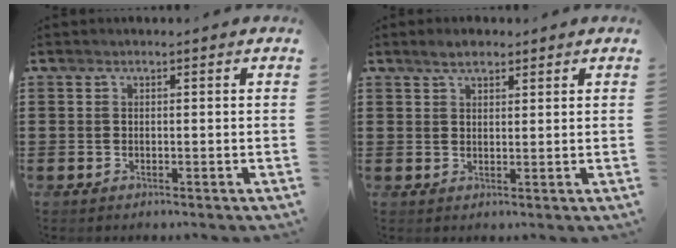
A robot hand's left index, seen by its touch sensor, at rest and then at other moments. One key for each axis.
{"total": 2.6, "fx": 2.1, "fy": 1.0, "fz": 1.2, "tx": -0.029, "ty": 0.006, "tz": 0.039}